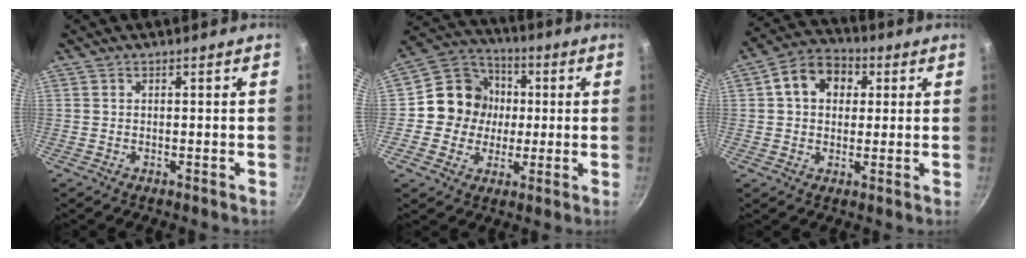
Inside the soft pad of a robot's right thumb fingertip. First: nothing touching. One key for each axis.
{"total": 12.3, "fx": 0.3, "fy": 11.5, "fz": 4.3, "tx": -0.034, "ty": 0.022, "tz": -0.013}
{"total": 10.4, "fx": 2.7, "fy": 7.9, "fz": 6.1, "tx": -0.071, "ty": 0.017, "tz": 0.028}